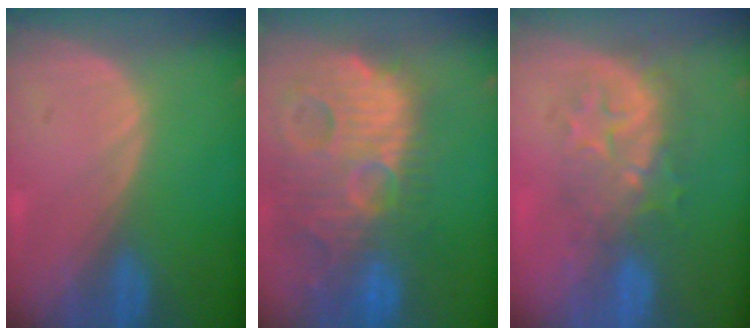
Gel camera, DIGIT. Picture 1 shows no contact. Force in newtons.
{"total": 14.8, "press": 12.8, "slide": 7.5}
{"total": 8.0, "press": 7.4, "slide": 3.1}